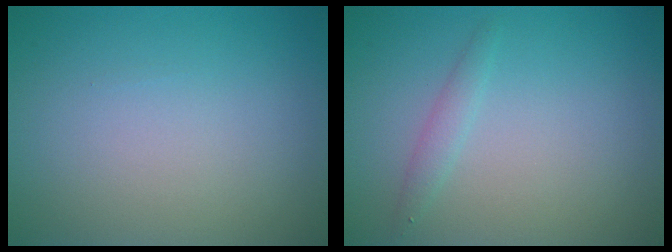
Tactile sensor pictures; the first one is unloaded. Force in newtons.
{"total": 1.2, "press": 1.2, "slide": 0.0}